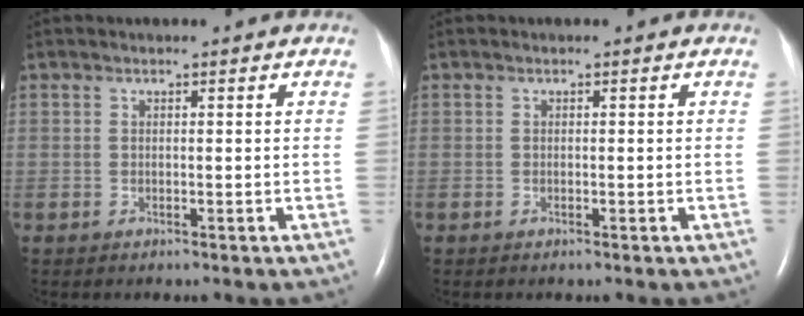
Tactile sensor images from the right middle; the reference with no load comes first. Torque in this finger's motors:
{"motor_torque": [-0.21, 0.07, -0.02, 0.01]}